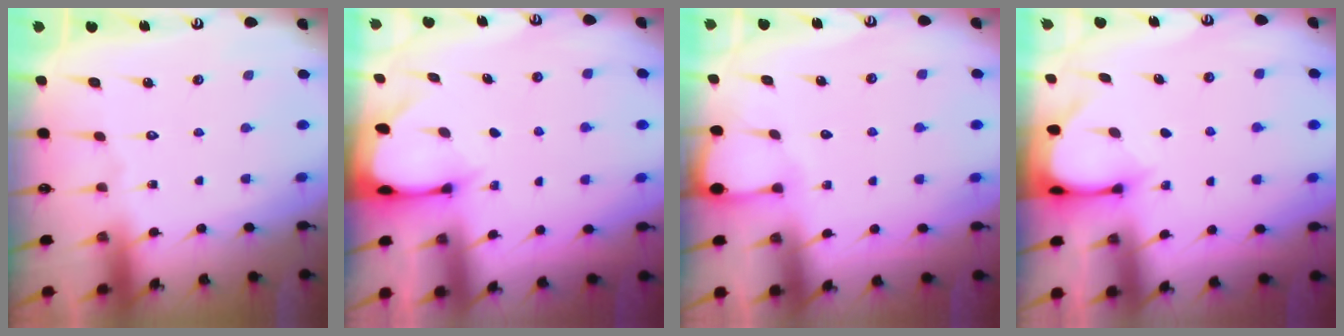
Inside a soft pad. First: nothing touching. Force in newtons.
{"total": 2.0, "press": 2.0, "slide": 0.1}
{"total": 2.2, "press": 2.2, "slide": 0.4}
{"total": 3.2, "press": 3.2, "slide": 0.3}